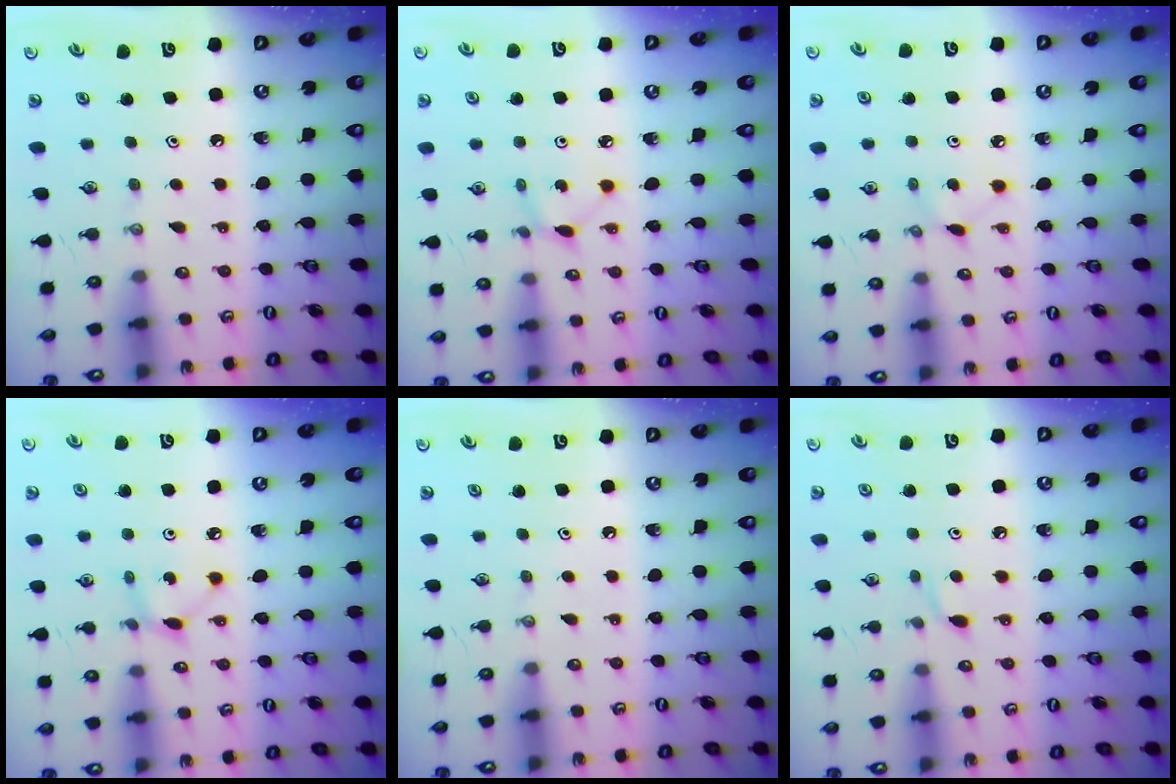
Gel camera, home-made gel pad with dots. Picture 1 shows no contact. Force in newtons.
{"total": 2.3, "press": 2.2, "slide": 0.3}
{"total": 2.5, "press": 2.5, "slide": 0.3}
{"total": 2.8, "press": 2.8, "slide": 0.2}
{"total": 0.0}
{"total": 4.0, "press": 4.0, "slide": 0.6}